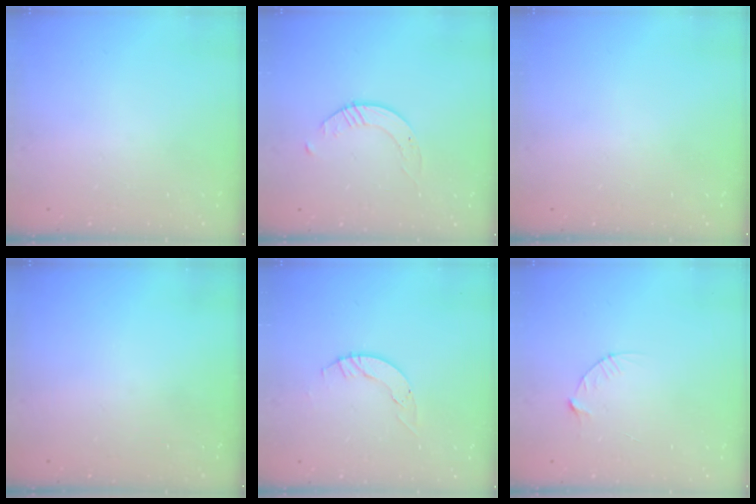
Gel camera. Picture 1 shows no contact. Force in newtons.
{"total": 1.7, "press": 1.7, "slide": 0.2}
{"total": 0.0}
{"total": 0.0}
{"total": 4.0, "press": 4.0, "slide": 0.4}
{"total": 3.7, "press": 3.7, "slide": 0.4}